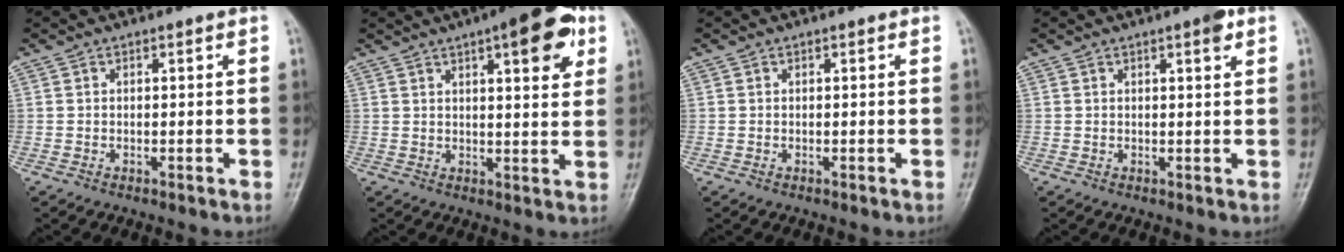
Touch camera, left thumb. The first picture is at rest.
{"total": 11.6, "force": [5.5, 3.6, 9.5], "torque": [-0.102, -0.011, 0.066]}
{"total": 0.0}
{"total": 2.5, "force": [1.4, 0.5, 2.0], "torque": [-0.026, -0.005, 0.017]}